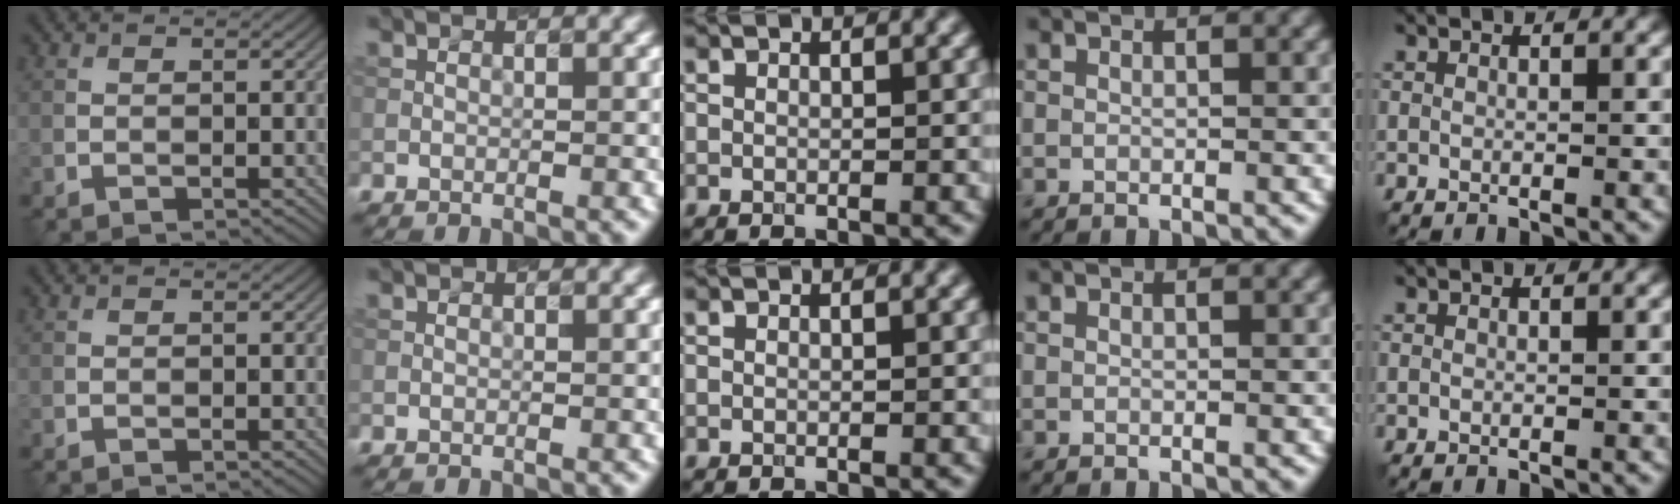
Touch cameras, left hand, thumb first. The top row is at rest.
{}